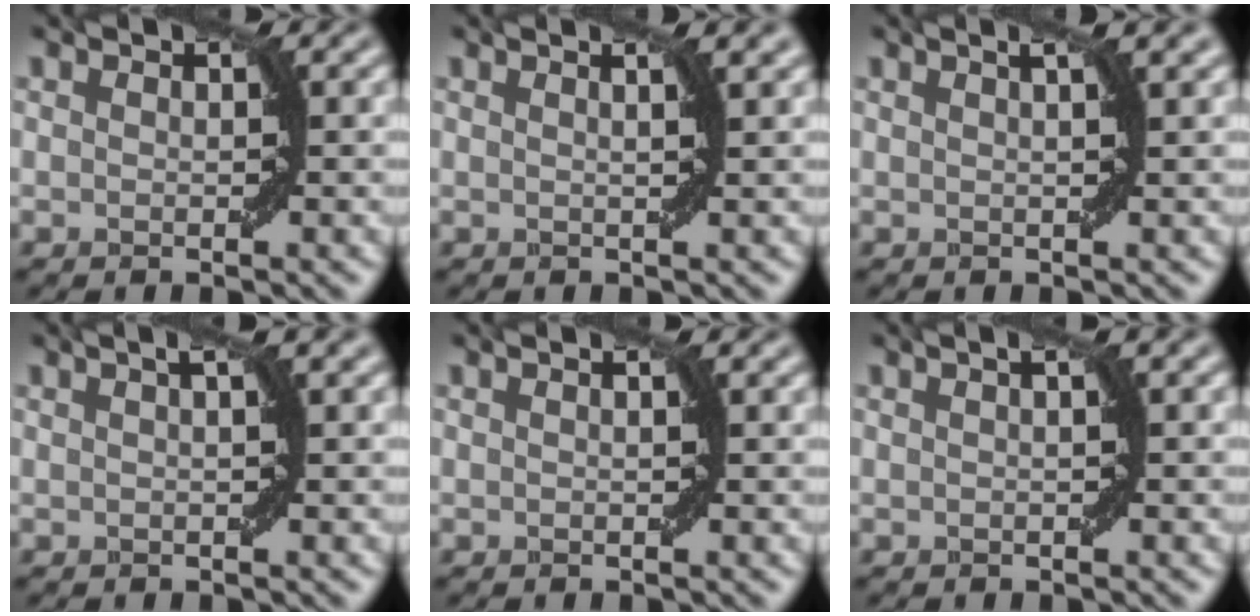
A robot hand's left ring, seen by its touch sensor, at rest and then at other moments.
{"total": 3.6, "force": [1.8, 1.4, 2.8], "torque": [-0.014, 0.020, -0.007]}
{"total": 3.9, "force": [2.0, 1.5, 3.0], "torque": [-0.014, 0.021, -0.001]}
{"total": 2.4, "force": [0.9, 0.5, 2.2], "torque": [-0.024, 0.010, 0.007]}
{"total": 0.5, "force": [0.1, -0.1, 0.5], "torque": [-0.009, 0.006, 0.001]}
{"total": 1.7, "force": [0.4, 0.3, 1.6], "torque": [-0.022, 0.009, 0.003]}